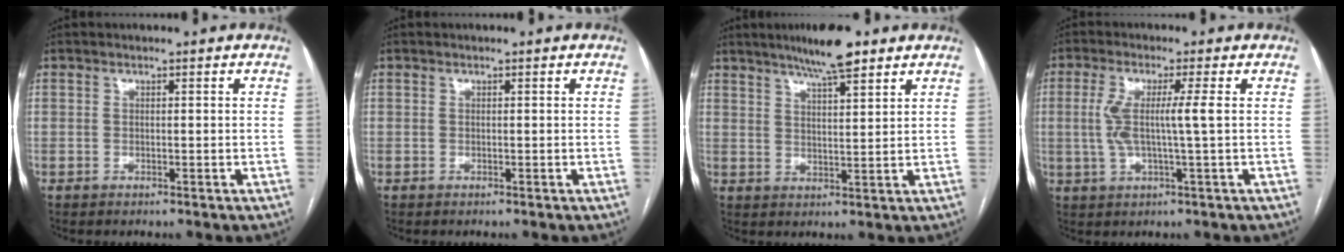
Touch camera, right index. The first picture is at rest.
{"total": 0.0}
{"total": 8.1, "force": [6.1, 1.0, 5.3], "torque": [-0.086, 0.009, 0.098]}
{"total": 6.3, "force": [0.4, -0.1, 6.3], "torque": [-0.130, 0.001, 0.008]}